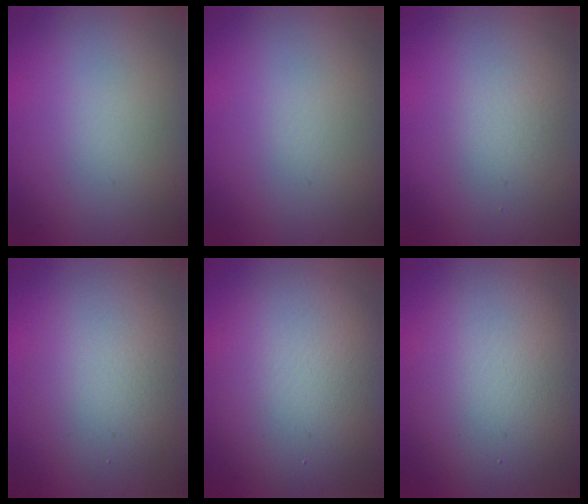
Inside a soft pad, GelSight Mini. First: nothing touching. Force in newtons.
{"total": 0.0}
{"total": 1.5, "press": 1.5, "slide": 0.0}
{"total": 4.3, "press": 4.3, "slide": 0.2}
{"total": 9.3, "press": 9.3, "slide": 0.5}
{"total": 8.8, "press": 8.7, "slide": 0.9}